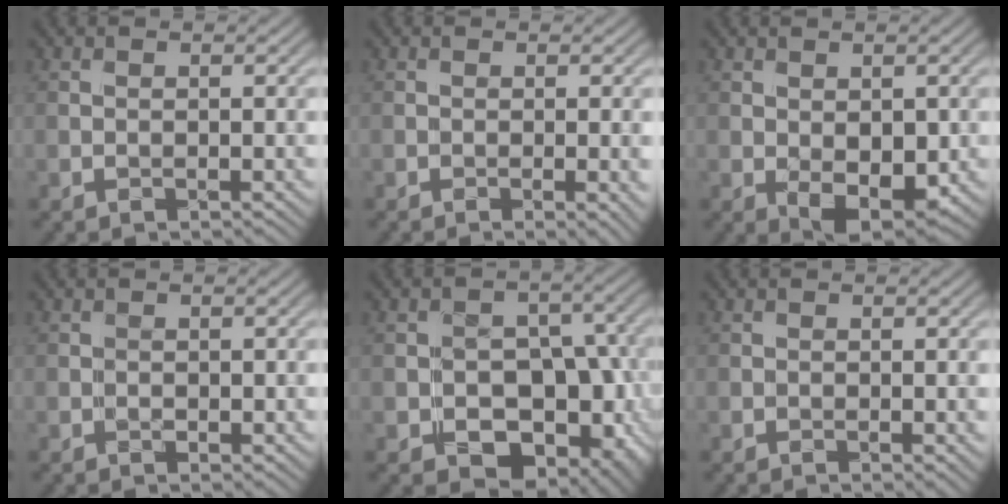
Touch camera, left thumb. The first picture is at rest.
{"total": 2.9, "force": [-0.9, 0.7, 2.6], "torque": [-0.032, -0.007, -0.008]}
{"total": 5.2, "force": [-1.3, 3.0, 4.0], "torque": [-0.072, -0.023, -0.007]}
{"total": 0.6, "force": [0.0, 0.6, 0.2], "torque": [0.003, -0.005, 0.005]}
{"total": 12.9, "force": [-5.2, 9.4, 7.2], "torque": [-0.081, -0.008, -0.069]}
{"total": 2.2, "force": [-0.3, 0.9, 2.0], "torque": [-0.025, -0.004, -0.002]}